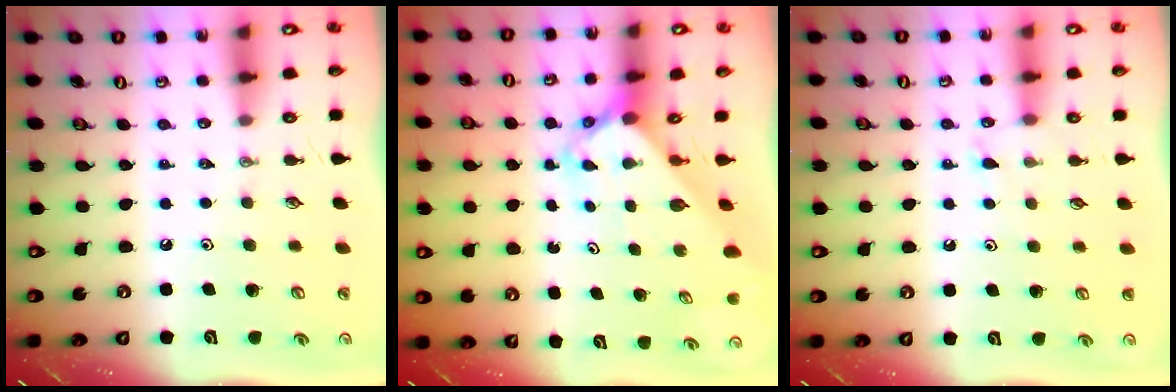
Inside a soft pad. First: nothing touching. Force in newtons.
{"total": 2.5, "press": 2.5, "slide": 0.2}
{"total": 5.5, "press": 5.5, "slide": 0.7}